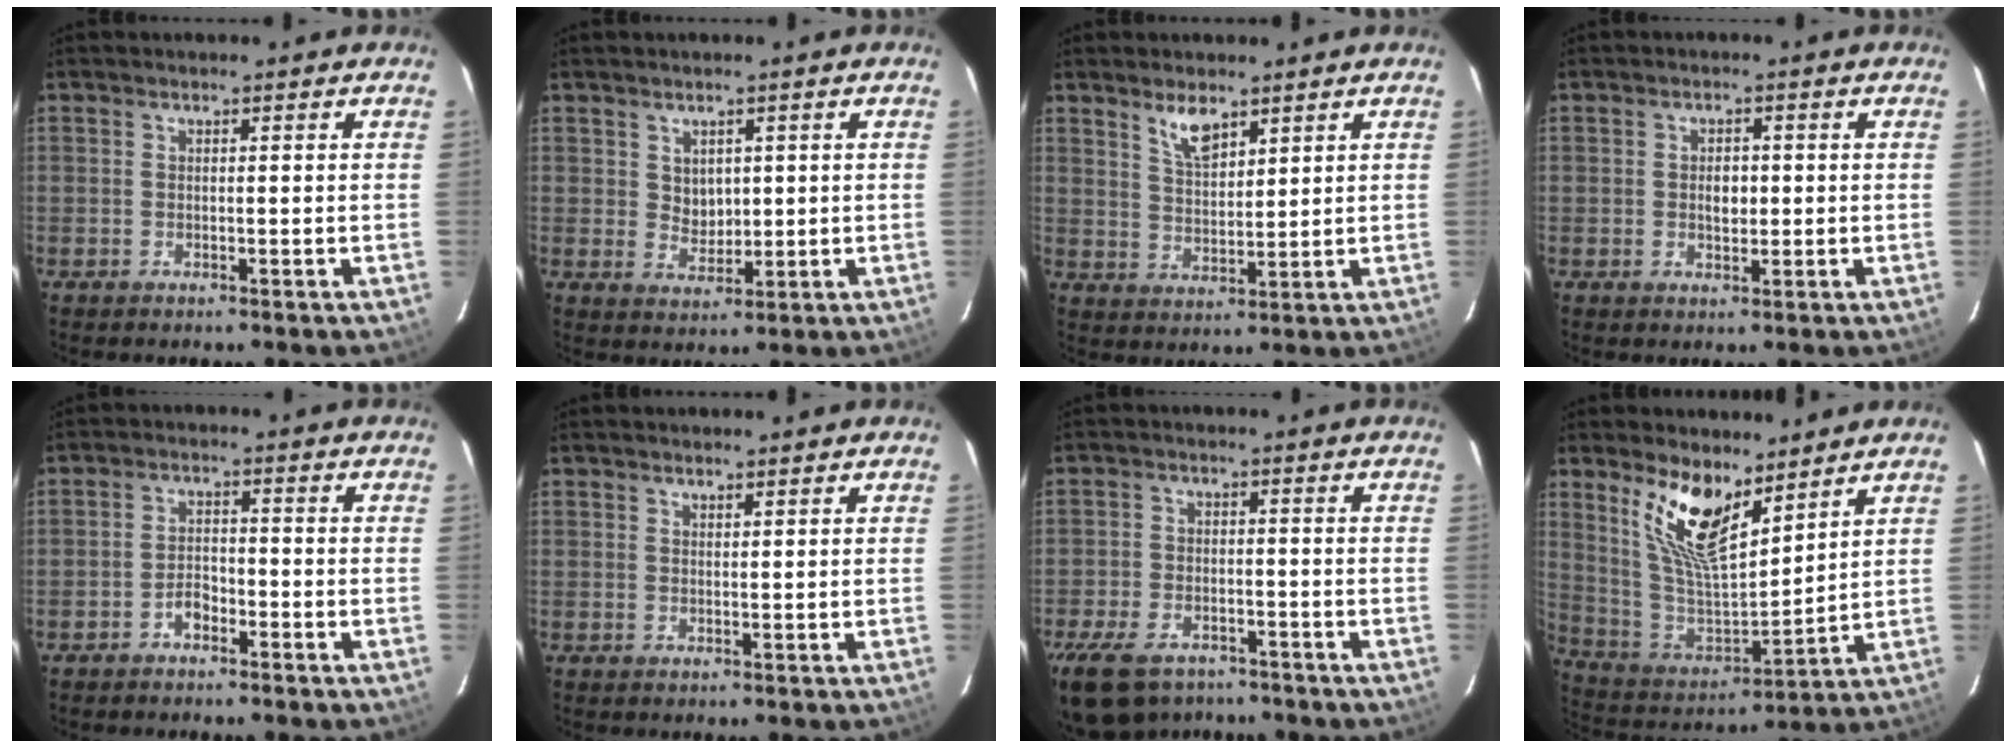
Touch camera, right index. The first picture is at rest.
{"total": 3.6, "force": [1.3, 2.9, 1.6], "torque": [-0.022, 0.001, 0.030]}
{"total": 5.9, "force": [4.2, 2.1, 3.5], "torque": [-0.064, 0.001, 0.084]}
{"total": 2.7, "force": [0.0, 1.8, 2.0], "torque": [-0.033, 0.004, 0.001]}
{"total": 3.0, "force": [-2.2, 1.5, 1.2], "torque": [-0.031, 0.009, -0.036]}
{"total": 1.0, "force": [0.9, 0.2, 0.3], "torque": [-0.008, -0.001, 0.016]}
{"total": 13.3, "force": [-9.2, 7.4, 6.1], "torque": [-0.159, -0.011, -0.153]}
{"total": 14.4, "force": [9.2, 5.2, 9.7], "torque": [-0.196, -0.001, 0.190]}